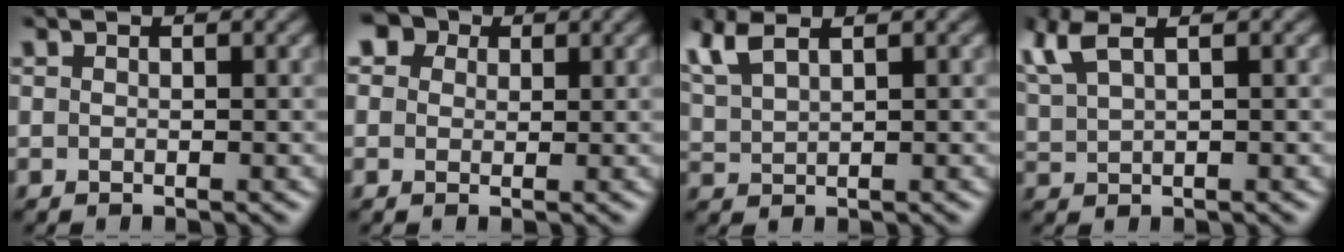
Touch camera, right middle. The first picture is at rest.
{"total": 5.4, "force": [3.3, 3.7, 2.3], "torque": [-0.053, 0.010, 0.037]}
{"total": 3.9, "force": [2.5, 1.4, 2.6], "torque": [-0.069, 0.013, 0.053]}
{"total": 4.7, "force": [2.8, 1.9, 3.3], "torque": [-0.082, 0.021, 0.045]}